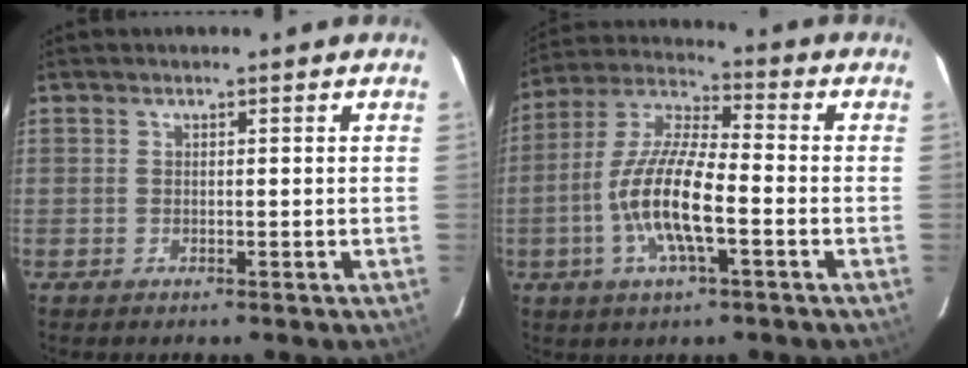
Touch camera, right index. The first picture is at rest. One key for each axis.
{"total": 13.6, "fx": -4.0, "fy": 3.3, "fz": 12.5, "tx": -0.257, "ty": -0.004, "tz": -0.079}